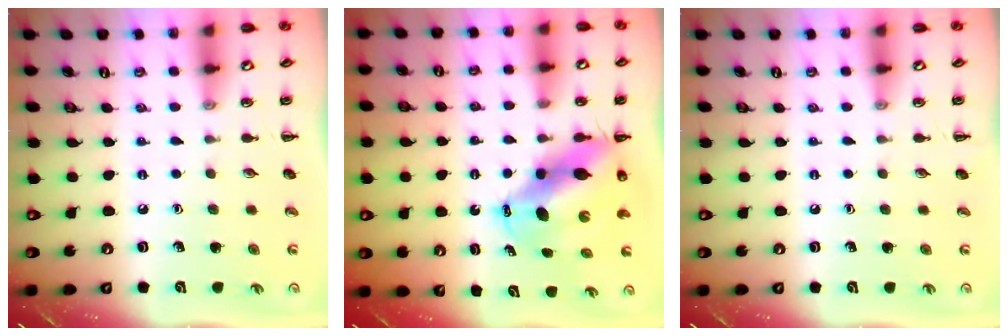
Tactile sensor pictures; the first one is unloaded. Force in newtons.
{"total": 10.5, "press": 10.2, "slide": 2.6}
{"total": 0.0}